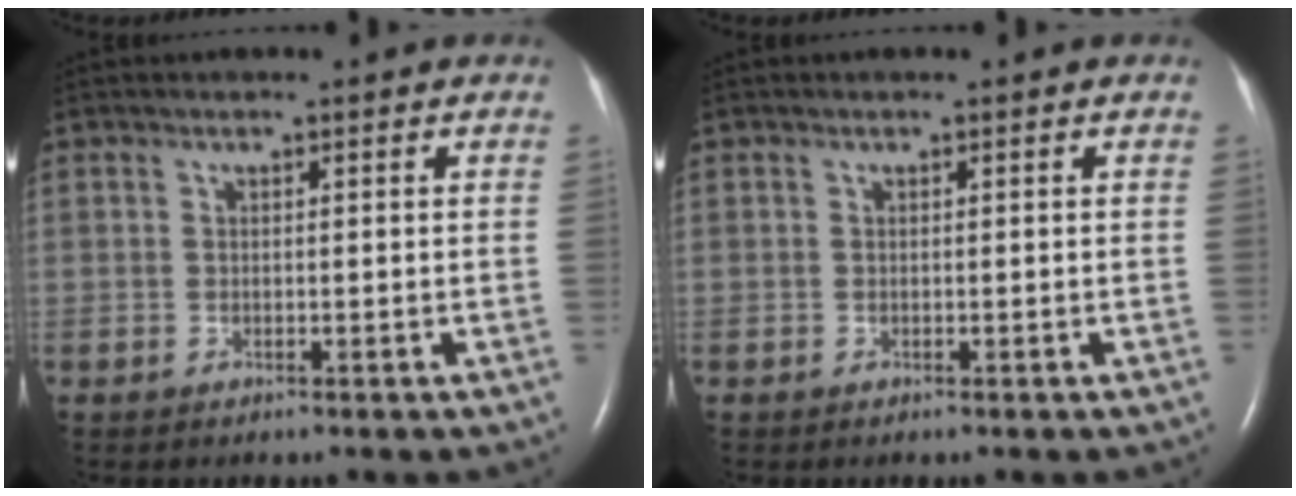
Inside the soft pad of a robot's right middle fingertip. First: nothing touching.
{"total": 0.0}